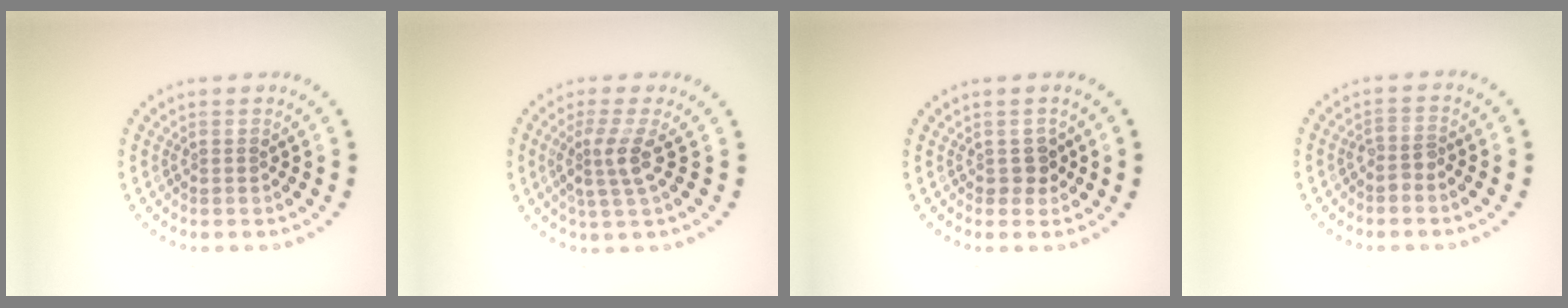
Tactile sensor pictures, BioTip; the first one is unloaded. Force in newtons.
{"total": 2.7, "press": 2.0, "slide": 1.8}
{"total": 1.3, "press": 1.2, "slide": 0.6}
{"total": 1.3, "press": 1.0, "slide": 0.8}